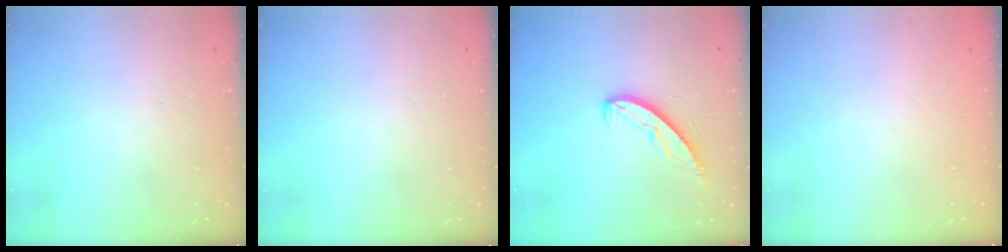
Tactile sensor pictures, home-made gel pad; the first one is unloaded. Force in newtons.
{"total": 0.0}
{"total": 8.0, "press": 7.9, "slide": 0.9}
{"total": 0.0}